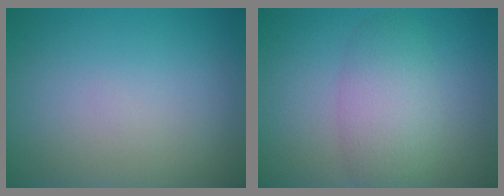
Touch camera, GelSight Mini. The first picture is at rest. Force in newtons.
{"total": 4.4, "press": 4.4, "slide": 0.2}